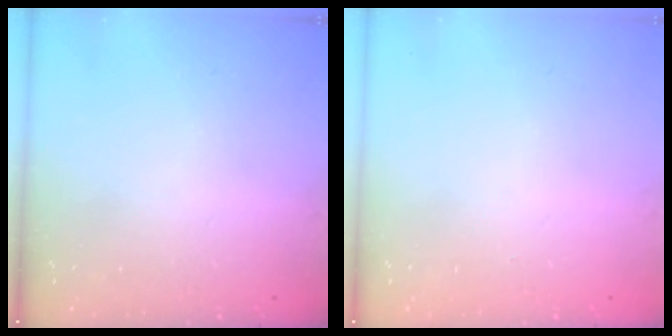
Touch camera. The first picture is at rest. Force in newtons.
{"total": 0.0}